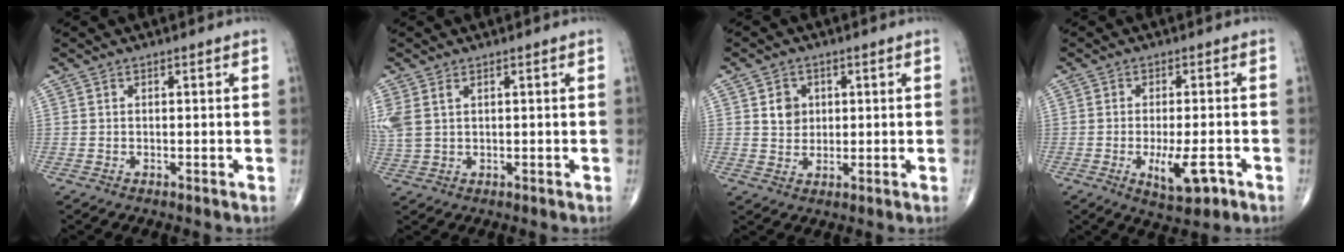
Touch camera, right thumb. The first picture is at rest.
{"total": 5.0, "force": [1.7, 2.9, 3.7], "torque": [-0.110, 0.012, 0.045]}
{"total": 4.2, "force": [1.1, 3.6, 1.8], "torque": [-0.010, -0.003, 0.019]}
{"total": 7.2, "force": [-2.7, 2.4, 6.2], "torque": [-0.094, -0.003, -0.036]}